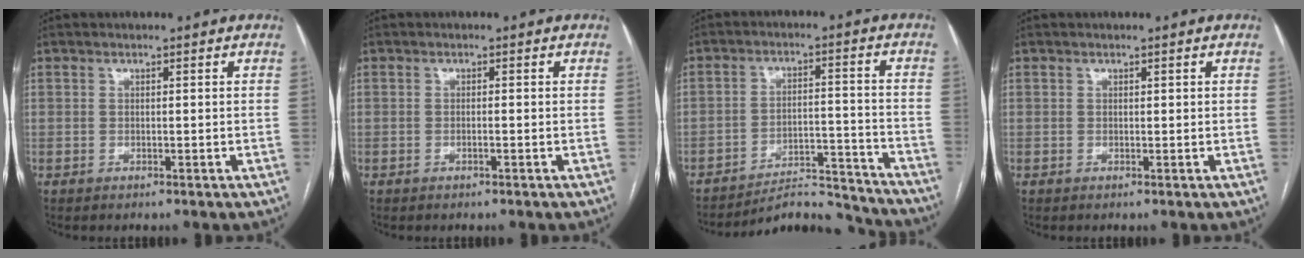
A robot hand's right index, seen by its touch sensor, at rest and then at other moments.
{"total": 0.7, "force": [-0.4, -0.1, 0.6], "torque": [-0.011, 0.001, -0.007]}
{"total": 12.0, "force": [-11.9, 0.9, 0.0], "torque": [0.012, 0.033, -0.176]}
{"total": 0.0}